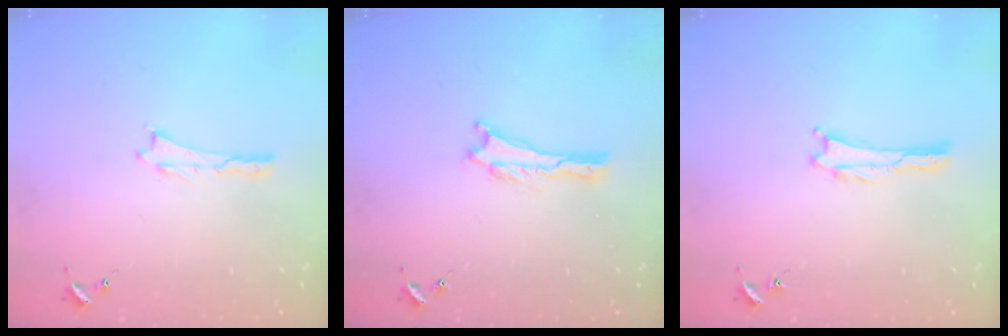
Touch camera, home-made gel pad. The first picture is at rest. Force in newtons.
{"total": 0.0}
{"total": 0.0}